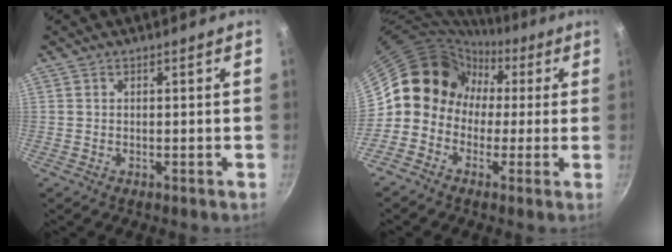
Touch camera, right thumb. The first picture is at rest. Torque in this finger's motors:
{"motor_torque": [1.54, 2.97, 0.83, -0.99, 0.11]}